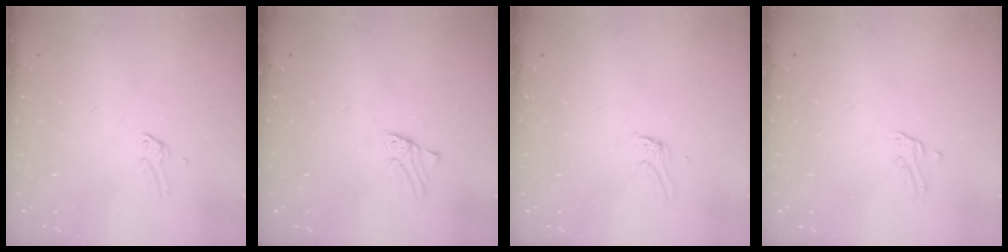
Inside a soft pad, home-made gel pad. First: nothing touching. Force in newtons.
{"total": 1.2, "press": 1.2, "slide": 0.1}
{"total": 4.7, "press": 4.7, "slide": 0.4}
{"total": 1.8, "press": 1.8, "slide": 0.1}